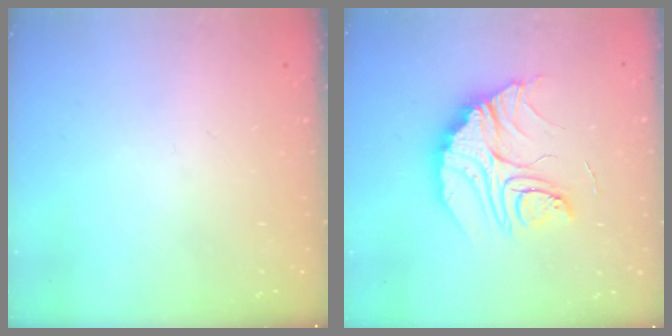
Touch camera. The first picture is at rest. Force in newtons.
{"total": 18.8, "press": 18.7, "slide": 1.6}